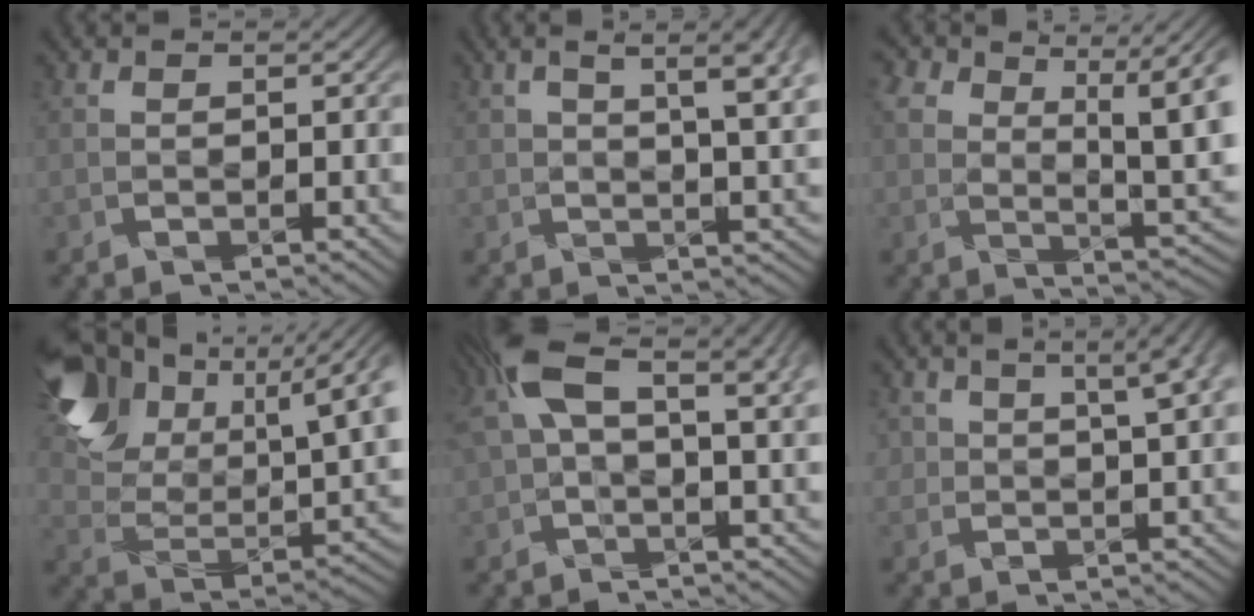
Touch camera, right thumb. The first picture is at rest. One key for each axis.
{"total": 9.8, "fx": 3.8, "fy": 3.4, "fz": 8.3, "tx": -0.107, "ty": 0.025, "tz": 0.045}
{"total": 11.1, "fx": 4.0, "fy": 5.7, "fz": 8.7, "tx": -0.157, "ty": -0.006, "tz": 0.068}
{"total": 16.7, "fx": 8.5, "fy": 8.9, "fz": 11.4, "tx": -0.243, "ty": 0.031, "tz": 0.155}
{"total": 12.8, "fx": 5.4, "fy": 4.8, "fz": 10.6, "tx": -0.226, "ty": 0.010, "tz": 0.097}
{"total": 7.8, "fx": 4.3, "fy": 3.2, "fz": 5.6, "tx": -0.102, "ty": 0.017, "tz": 0.063}